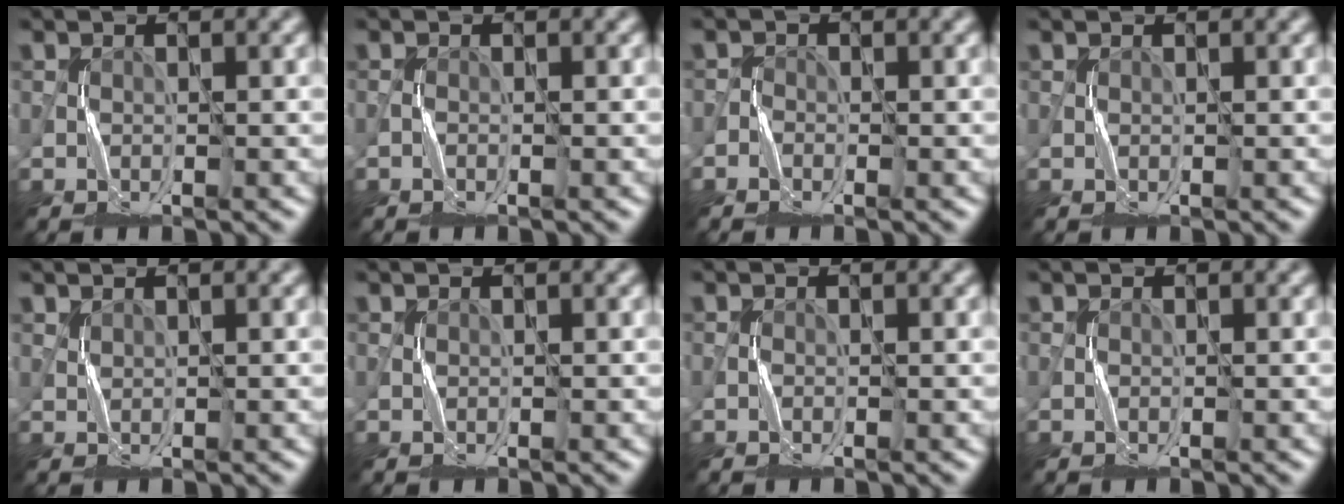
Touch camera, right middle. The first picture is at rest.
{"total": 0.0}
{"total": 0.9, "force": [-0.7, 0.6, 0.1], "torque": [0.007, 0.001, -0.011]}
{"total": 0.0}
{"total": 0.8, "force": [0.8, -0.1, -0.2], "torque": [0.001, 0.000, 0.017]}
{"total": 0.0}
{"total": 0.0}
{"total": 0.0}